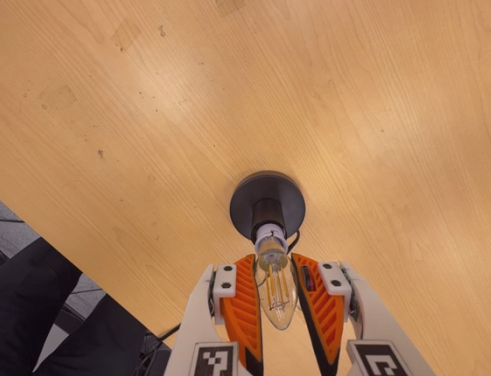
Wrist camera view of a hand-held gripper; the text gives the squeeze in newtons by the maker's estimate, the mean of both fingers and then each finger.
{"total": 11.5, "left": 11.2, "right": 11.9}